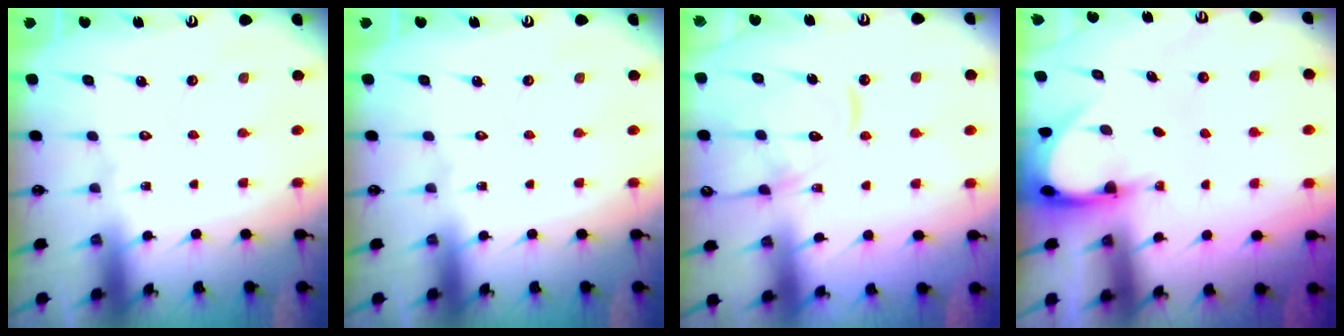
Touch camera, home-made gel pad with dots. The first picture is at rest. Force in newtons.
{"total": 0.0}
{"total": 13.3, "press": 13.2, "slide": 1.3}
{"total": 3.8, "press": 3.7, "slide": 0.3}